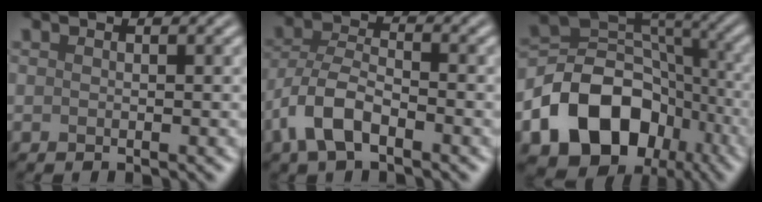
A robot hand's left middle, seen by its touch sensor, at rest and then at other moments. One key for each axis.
{"total": 5.1, "fx": -2.7, "fy": 2.3, "fz": 3.7, "tx": -0.073, "ty": 0.004, "tz": -0.062}
{"total": 13.3, "fx": -5.8, "fy": 9.8, "fz": 7.0, "tx": -0.136, "ty": 0.001, "tz": -0.105}